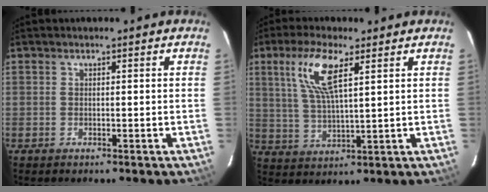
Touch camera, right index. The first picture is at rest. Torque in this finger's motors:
{"motor_torque": [0.35, 0.21, 0.49, 0.12]}